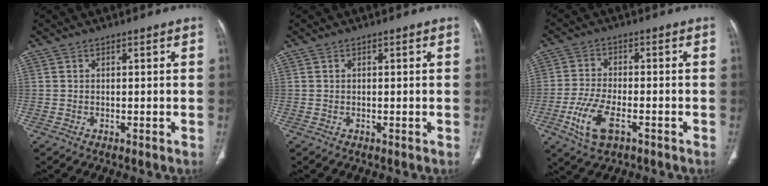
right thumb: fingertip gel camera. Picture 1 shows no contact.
{"total": 0.0}
{"total": 8.9, "force": [-3.7, 4.1, 7.0], "torque": [-0.152, 0.008, -0.066]}